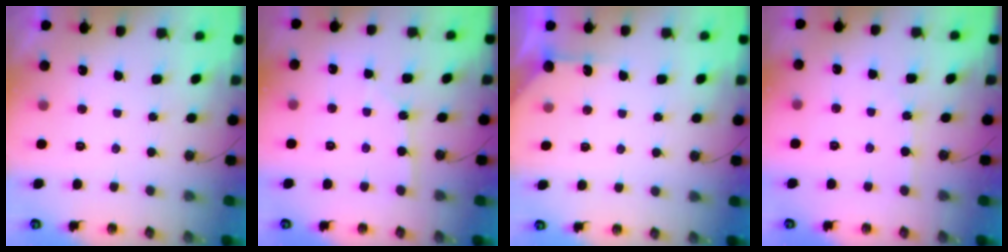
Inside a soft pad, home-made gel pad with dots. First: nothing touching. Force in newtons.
{"total": 1.3, "press": 1.3, "slide": 0.1}
{"total": 4.5, "press": 4.5, "slide": 0.3}
{"total": 2.6, "press": 2.6, "slide": 0.3}